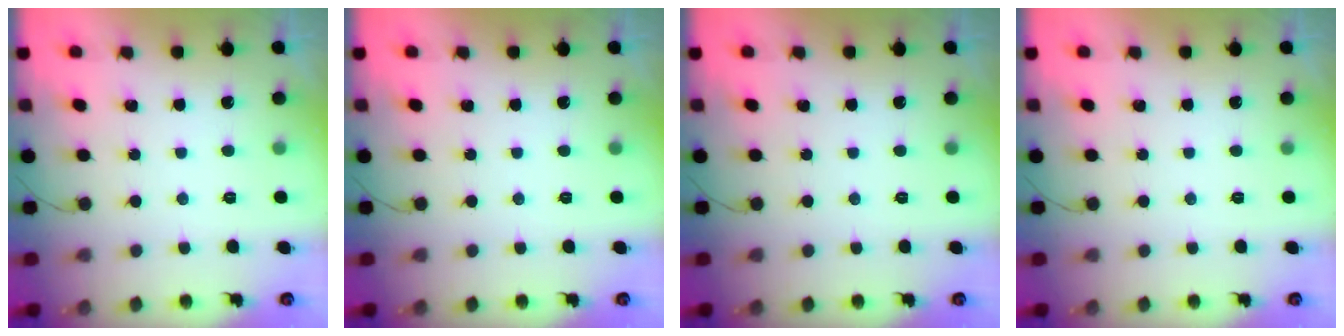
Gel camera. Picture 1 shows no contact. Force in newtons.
{"total": 0.0}
{"total": 0.0}
{"total": 0.0}